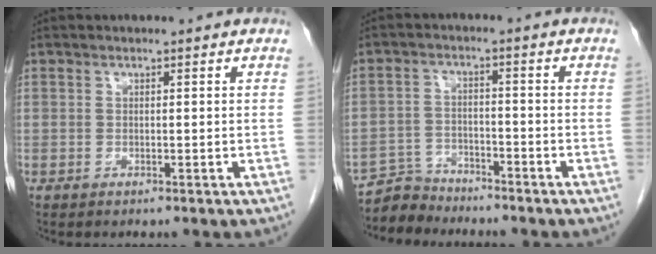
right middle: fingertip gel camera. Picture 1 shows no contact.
{"total": 4.9, "force": [-4.7, 1.2, -0.8], "torque": [0.012, 0.000, -0.088]}